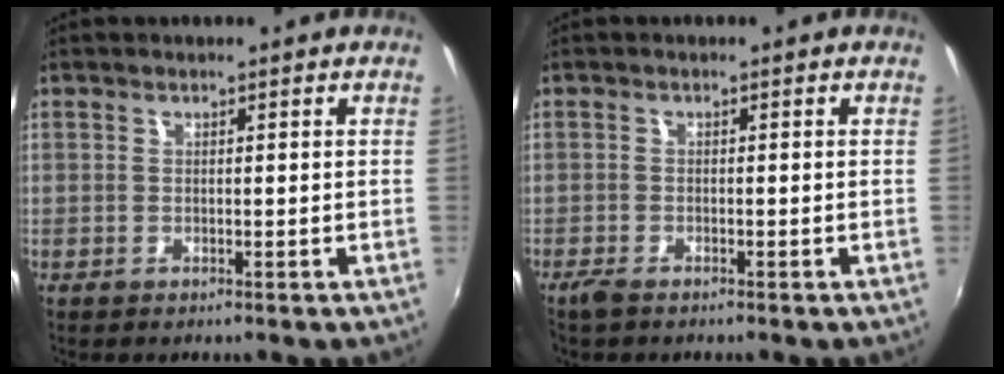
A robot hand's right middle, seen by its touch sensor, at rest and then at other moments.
{"total": 2.0, "force": [-1.7, 0.6, 1.0], "torque": [-0.025, -0.007, -0.034]}